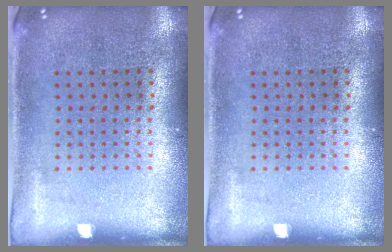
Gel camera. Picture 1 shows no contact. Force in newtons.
{"total": 0.0}